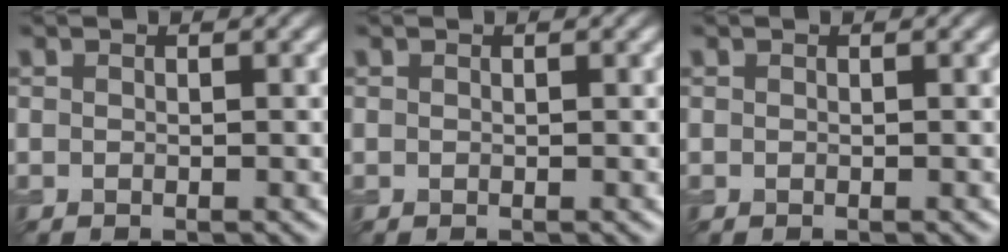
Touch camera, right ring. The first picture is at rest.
{"total": 0.0}
{"total": 0.0}